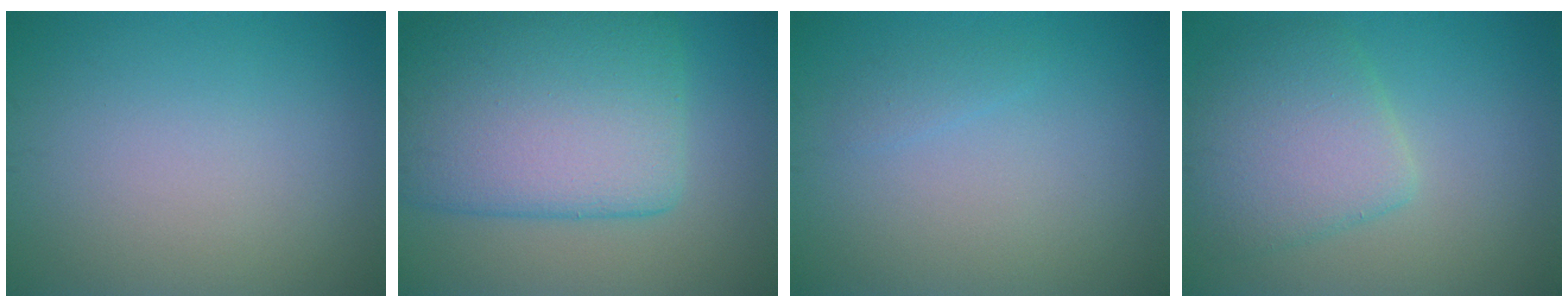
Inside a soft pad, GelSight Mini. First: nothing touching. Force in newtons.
{"total": 11.7, "press": 11.6, "slide": 0.8}
{"total": 0.8, "press": 0.8, "slide": 0.0}
{"total": 5.2, "press": 5.2, "slide": 0.2}